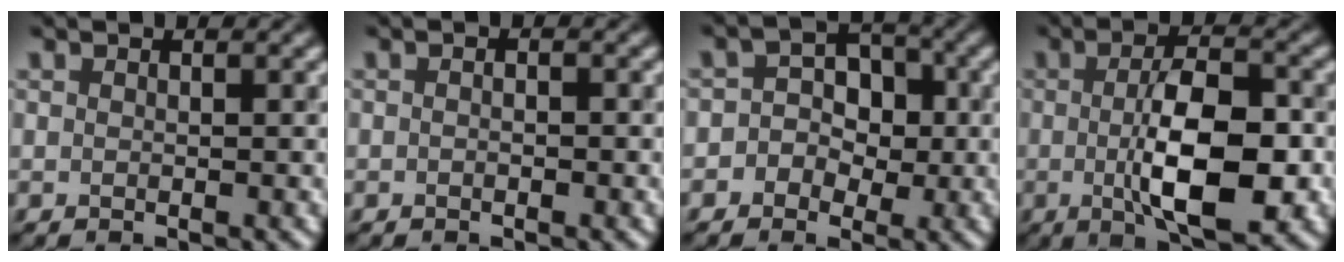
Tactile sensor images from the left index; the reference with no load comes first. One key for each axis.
{"total": 0.7, "fx": -0.1, "fy": 0.3, "fz": 0.7, "tx": -0.010, "ty": -0.004, "tz": -0.007}
{"total": 4.0, "fx": -0.6, "fy": 3.6, "fz": 1.8, "tx": 0.009, "ty": 0.015, "tz": -0.032}
{"total": 8.2, "fx": -1.0, "fy": 3.0, "fz": 7.6, "tx": -0.125, "ty": -0.005, "tz": -0.017}